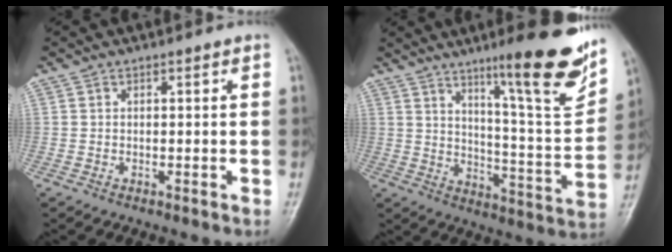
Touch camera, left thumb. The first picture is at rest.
{"total": 19.3, "force": [11.8, 2.6, 15.1], "torque": [-0.179, -0.068, 0.179]}